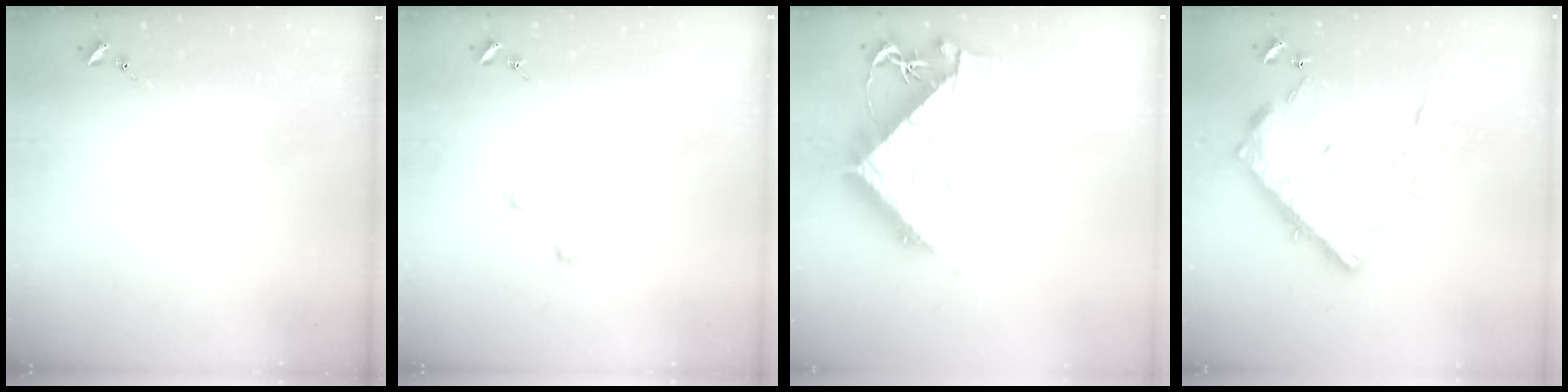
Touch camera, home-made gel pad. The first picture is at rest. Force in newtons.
{"total": 2.7, "press": 2.7, "slide": 0.3}
{"total": 13.0, "press": 12.9, "slide": 1.3}
{"total": 20.3, "press": 20.3, "slide": 1.1}